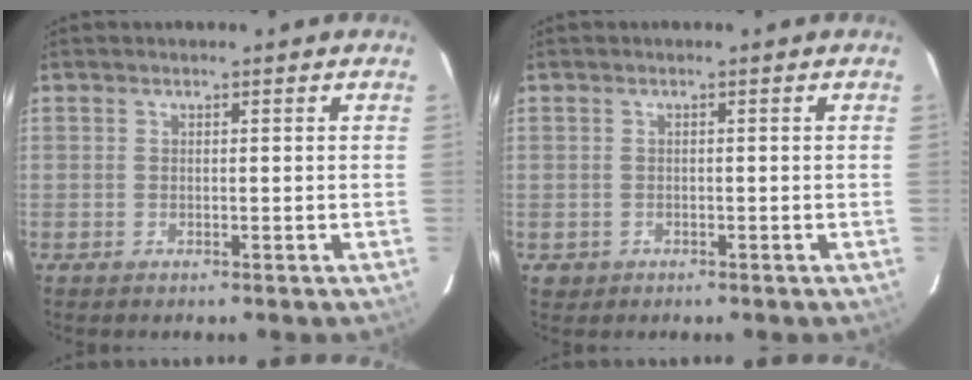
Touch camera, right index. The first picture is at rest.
{"total": 1.9, "force": [-0.5, 1.8, 0.2], "torque": [-0.004, 0.002, -0.003]}